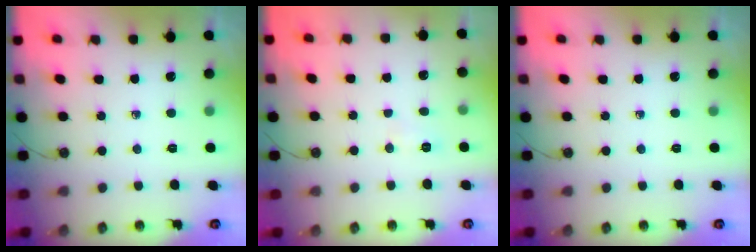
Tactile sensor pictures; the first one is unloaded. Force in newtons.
{"total": 5.3, "press": 5.2, "slide": 0.6}
{"total": 0.0}